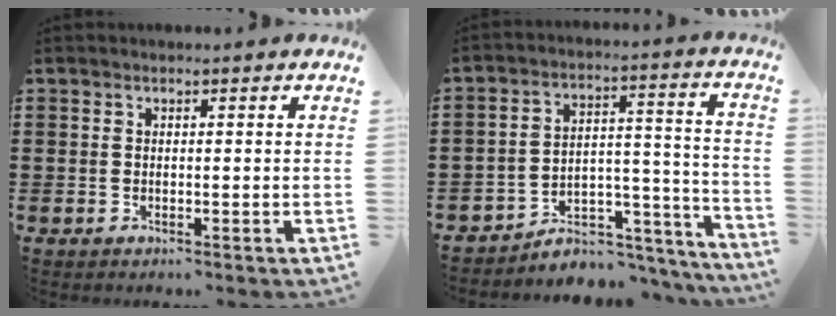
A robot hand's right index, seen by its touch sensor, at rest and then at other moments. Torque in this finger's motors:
{"motor_torque": [-0.91, 0.75, -0.89, -0.21]}